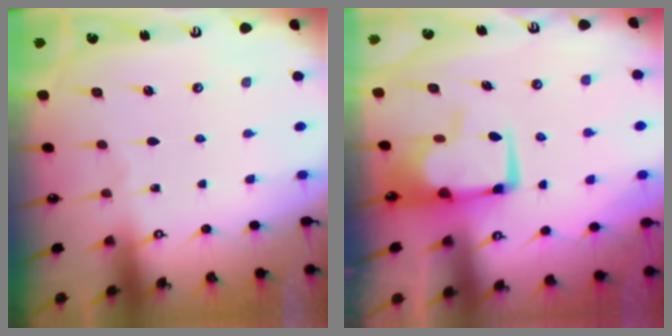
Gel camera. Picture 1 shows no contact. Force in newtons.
{"total": 3.5, "press": 3.2, "slide": 1.2}